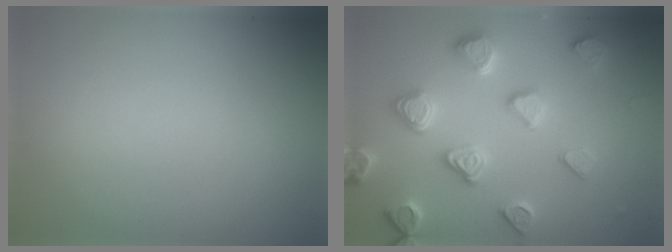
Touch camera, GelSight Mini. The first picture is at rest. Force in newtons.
{"total": 4.6, "press": 4.5, "slide": 1.0}